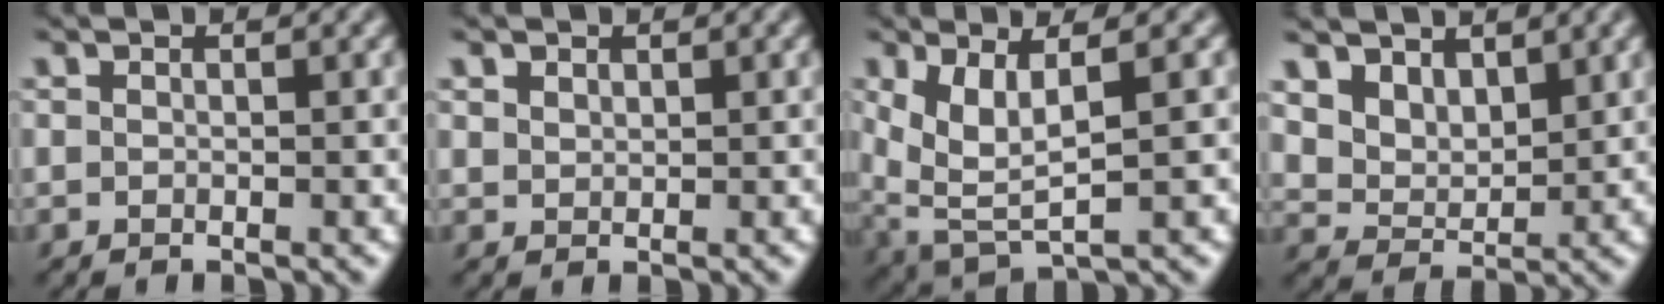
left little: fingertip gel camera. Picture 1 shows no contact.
{"total": 1.0, "force": [0.8, 0.6, 0.2], "torque": [-0.010, -0.002, 0.019]}
{"total": 5.1, "force": [1.1, 1.6, 4.7], "torque": [-0.113, -0.009, 0.029]}
{"total": 4.5, "force": [3.2, 2.6, 1.9], "torque": [-0.063, -0.022, 0.075]}